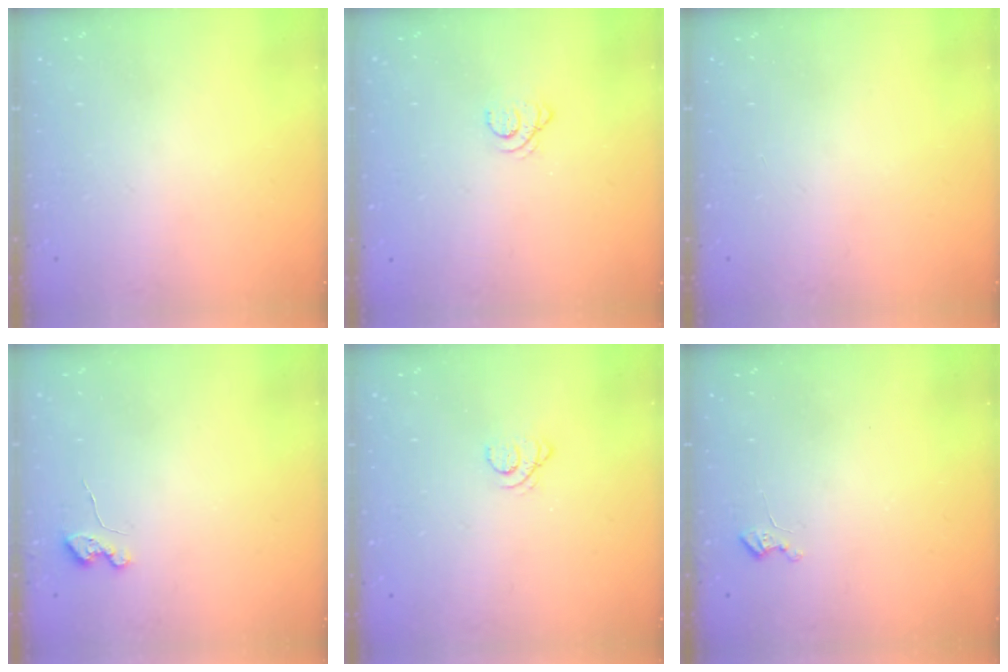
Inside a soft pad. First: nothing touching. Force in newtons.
{"total": 2.1, "press": 2.1, "slide": 0.2}
{"total": 0.0}
{"total": 4.1, "press": 4.1, "slide": 0.4}
{"total": 1.7, "press": 1.7, "slide": 0.2}
{"total": 2.6, "press": 2.6, "slide": 0.3}